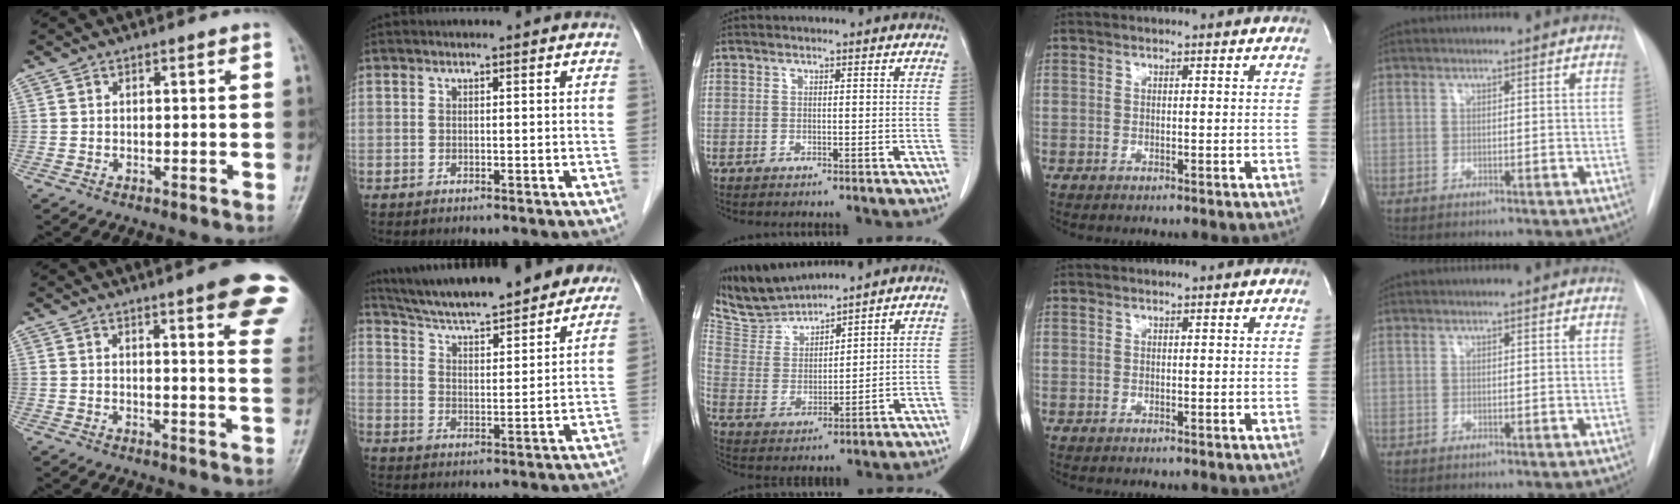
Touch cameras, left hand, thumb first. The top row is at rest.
{"thumb": {"total": 14.8, "force": [8.9, 2.6, 11.6], "torque": [-0.119, -0.032, 0.093]}, "index": {"total": 21.4, "force": [18.9, 3.4, 9.3], "torque": [-0.149, 0.019, 0.272]}, "middle": {"total": 7.2, "force": [7.2, 0.3, 0.2], "torque": [-0.023, 0.007, 0.157]}}